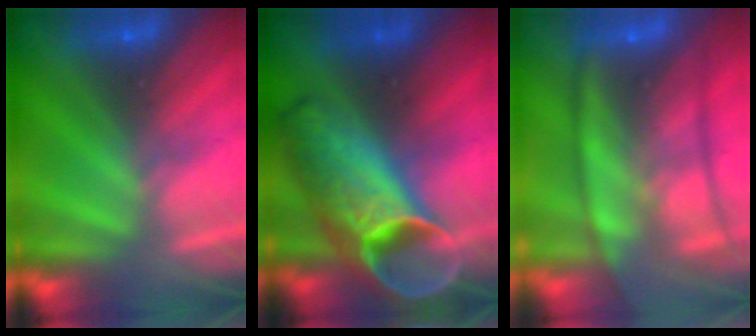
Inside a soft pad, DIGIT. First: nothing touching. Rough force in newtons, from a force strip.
{"total": 9.5}
{"total": 7.0}